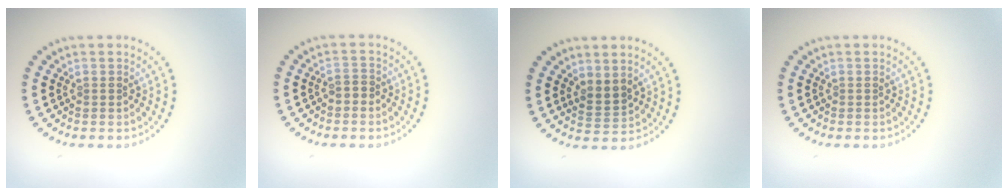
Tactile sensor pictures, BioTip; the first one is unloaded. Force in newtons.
{"total": 0.9, "press": 0.9, "slide": 0.3}
{"total": 1.8, "press": 1.5, "slide": 1.1}
{"total": 0.0}